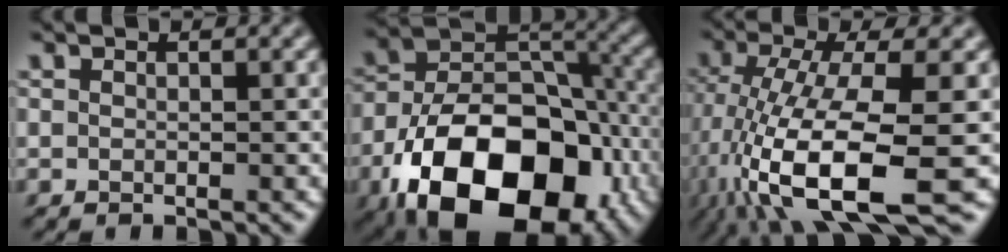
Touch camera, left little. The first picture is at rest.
{"total": 16.5, "force": [-8.0, 9.9, 10.5], "torque": [-0.180, -0.025, -0.129]}
{"total": 12.5, "force": [-5.1, 3.5, 10.8], "torque": [-0.224, -0.018, -0.090]}